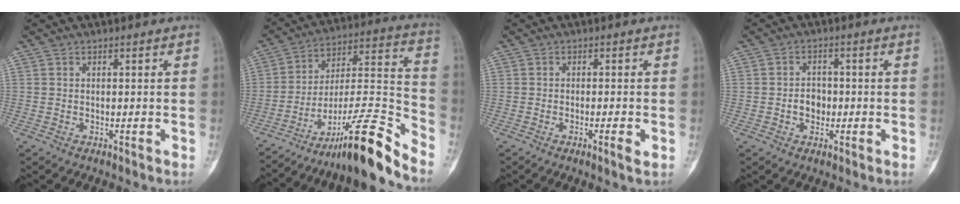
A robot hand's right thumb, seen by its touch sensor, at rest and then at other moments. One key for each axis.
{"total": 18.7, "fx": -14.3, "fy": 1.6, "fz": 12.0, "tx": -0.189, "ty": 0.116, "tz": -0.235}
{"total": 2.5, "fx": -0.9, "fy": 0.3, "fz": 2.3, "tx": -0.043, "ty": -0.003, "tz": -0.017}
{"total": 3.7, "fx": -0.7, "fy": 3.0, "fz": 2.1, "tx": -0.015, "ty": 0.009, "tz": -0.015}